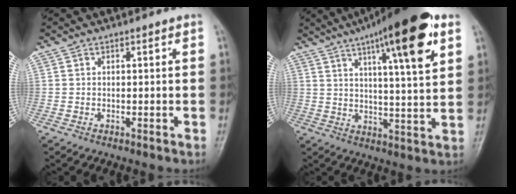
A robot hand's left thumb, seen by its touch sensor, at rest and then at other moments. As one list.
[{"total": 18.5, "force": [9.5, 3.7, 15.4], "torque": [-0.217, -0.023, 0.140]}]